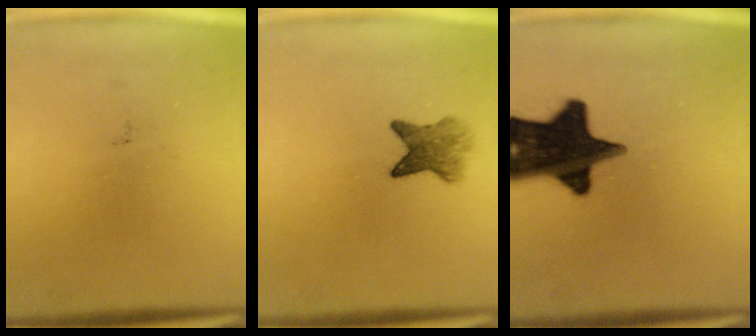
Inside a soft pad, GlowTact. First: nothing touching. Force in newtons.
{"total": 4.4}
{"total": 19.6}